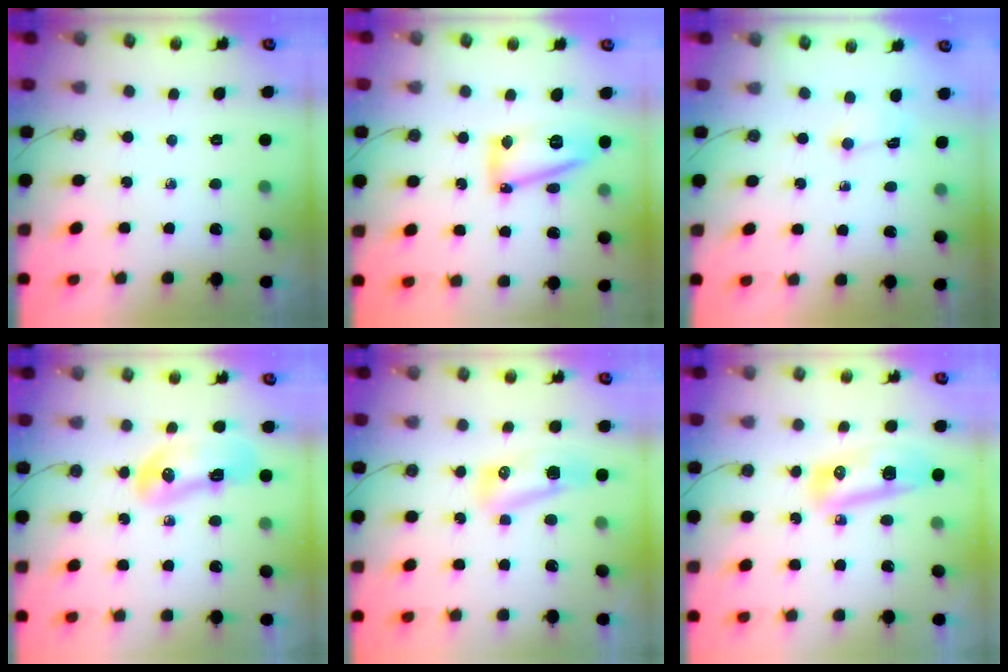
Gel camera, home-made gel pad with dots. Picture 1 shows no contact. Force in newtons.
{"total": 23.2, "press": 17.5, "slide": 15.3}
{"total": 1.2, "press": 1.0, "slide": 0.6}
{"total": 11.3, "press": 11.1, "slide": 1.9}
{"total": 8.3, "press": 8.1, "slide": 1.5}
{"total": 14.2, "press": 11.9, "slide": 7.8}